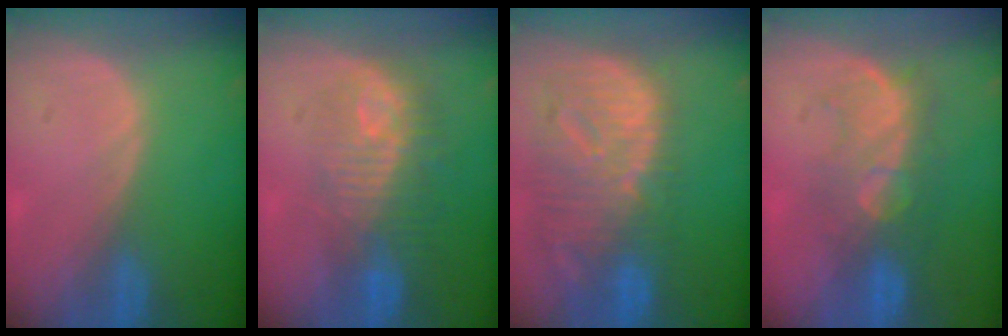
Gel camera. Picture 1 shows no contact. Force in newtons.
{"total": 9.7, "press": 8.9, "slide": 3.9}
{"total": 12.6, "press": 10.8, "slide": 6.4}
{"total": 8.0, "press": 7.8, "slide": 1.9}